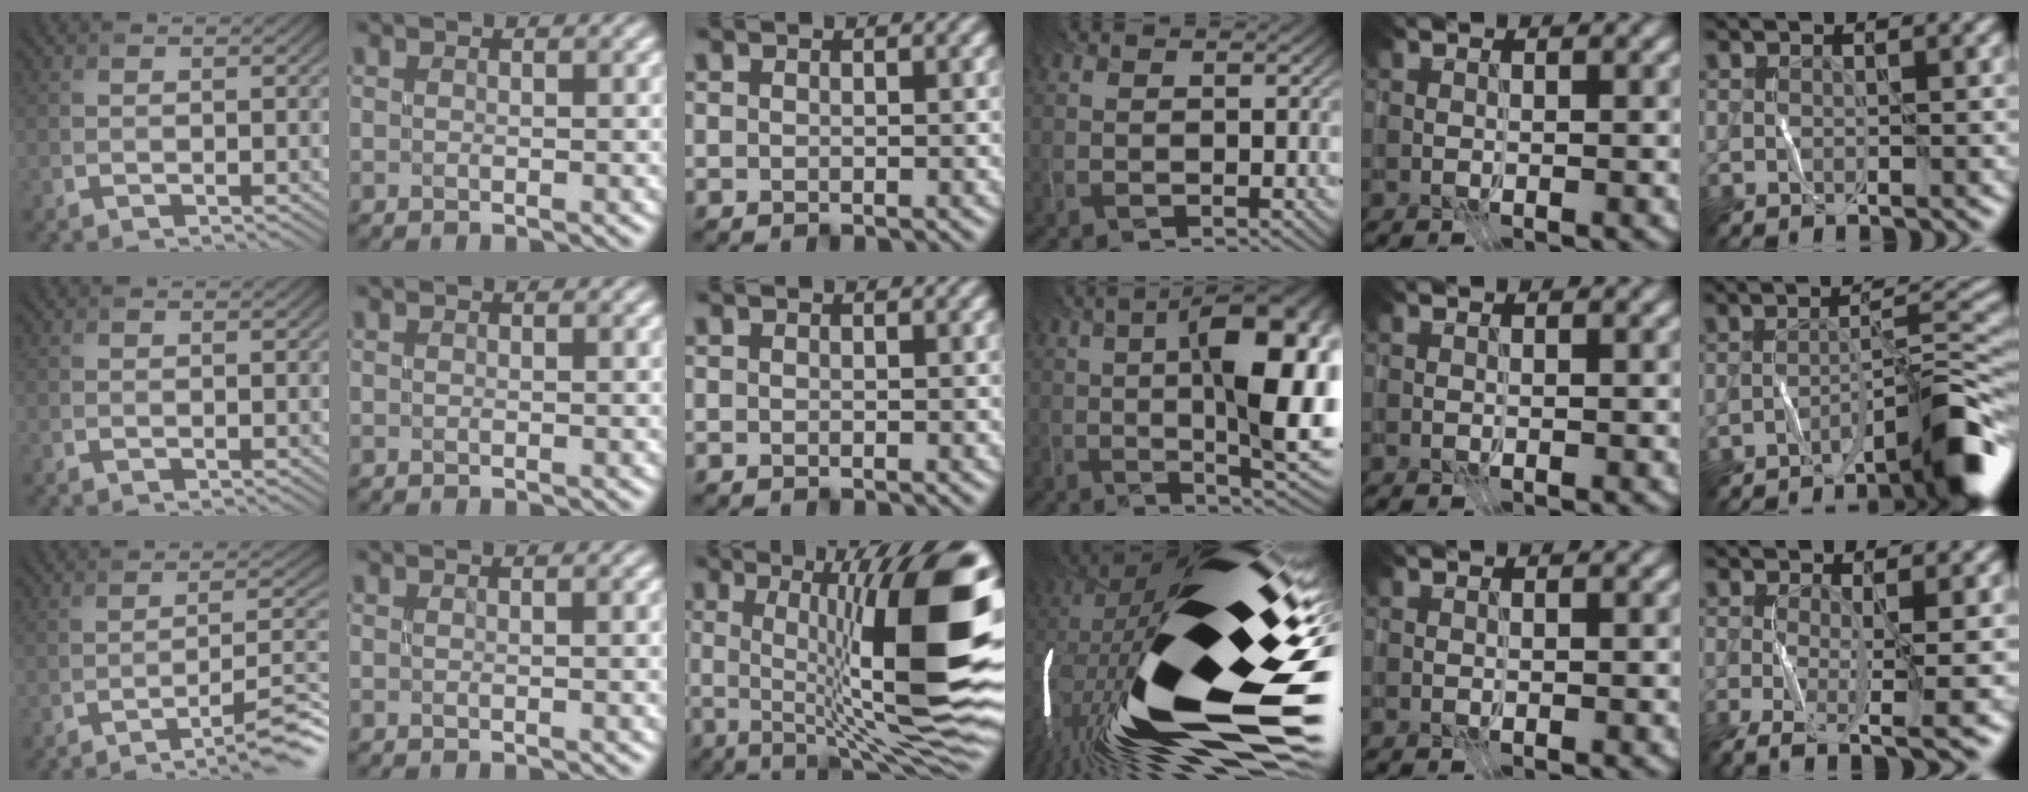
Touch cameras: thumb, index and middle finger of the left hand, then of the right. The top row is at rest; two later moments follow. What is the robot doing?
{"motion": "open", "object": "stapler"}